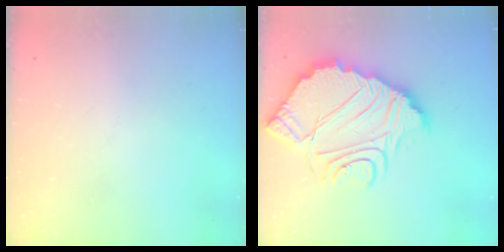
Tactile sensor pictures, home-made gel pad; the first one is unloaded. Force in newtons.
{"total": 18.5, "press": 18.4, "slide": 1.6}